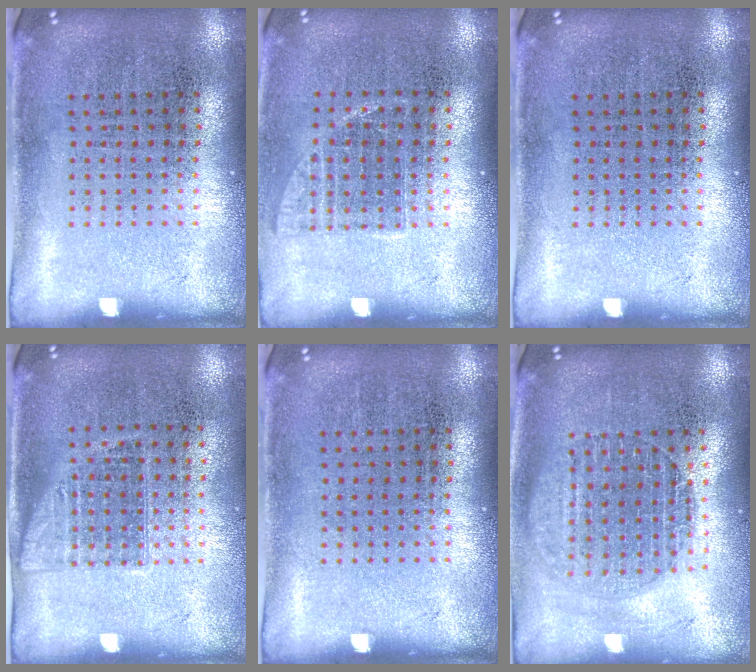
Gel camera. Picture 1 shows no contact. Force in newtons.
{"total": 0.8, "press": 0.8, "slide": 0.3}
{"total": 0.0}
{"total": 1.0, "press": 0.9, "slide": 0.5}
{"total": 0.0}
{"total": 1.6, "press": 1.4, "slide": 0.7}